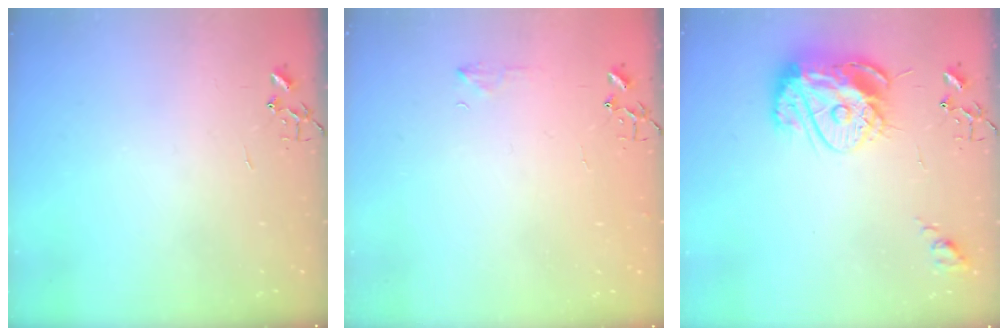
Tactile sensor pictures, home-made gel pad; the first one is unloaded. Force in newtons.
{"total": 6.4, "press": 6.3, "slide": 0.7}
{"total": 15.6, "press": 15.5, "slide": 1.4}